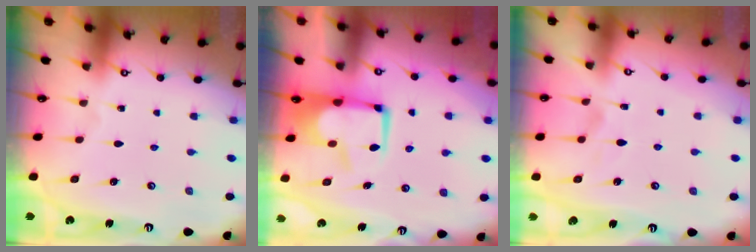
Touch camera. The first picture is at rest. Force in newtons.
{"total": 5.2, "press": 5.0, "slide": 1.4}
{"total": 1.7, "press": 1.2, "slide": 1.2}